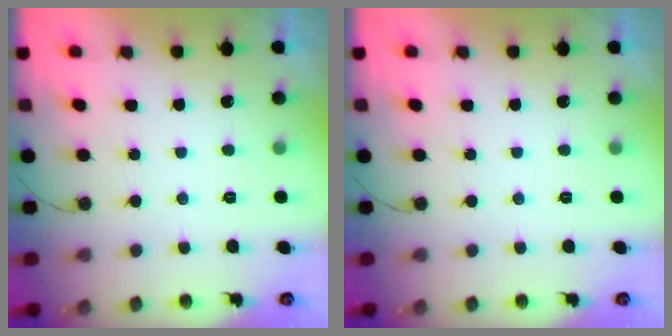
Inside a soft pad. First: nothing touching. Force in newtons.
{"total": 0.0}